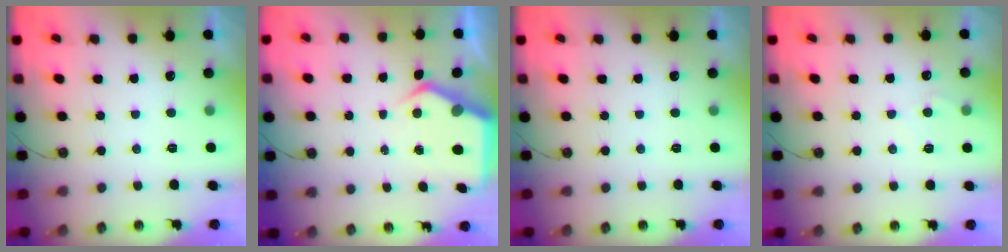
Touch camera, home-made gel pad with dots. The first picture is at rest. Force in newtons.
{"total": 5.3, "press": 5.3, "slide": 0.5}
{"total": 0.0}
{"total": 4.9, "press": 4.8, "slide": 0.6}